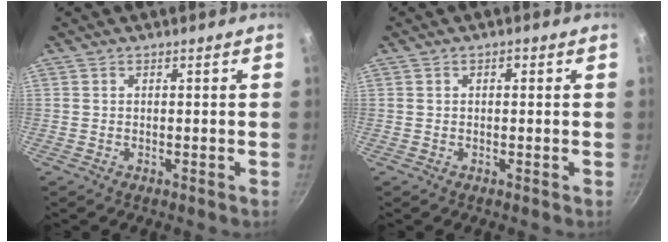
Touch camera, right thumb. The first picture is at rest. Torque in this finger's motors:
{"motor_torque": [-0.03, -0.28, -0.50, 0.28, -0.01]}